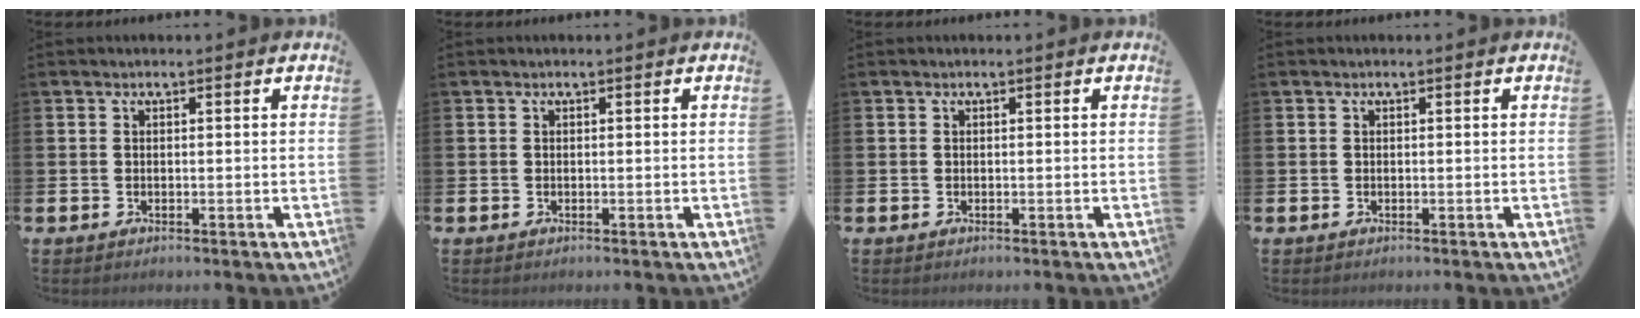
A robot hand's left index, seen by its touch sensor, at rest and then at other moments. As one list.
[{"total": 0.0}, {"total": 0.0}, {"total": 0.0}]